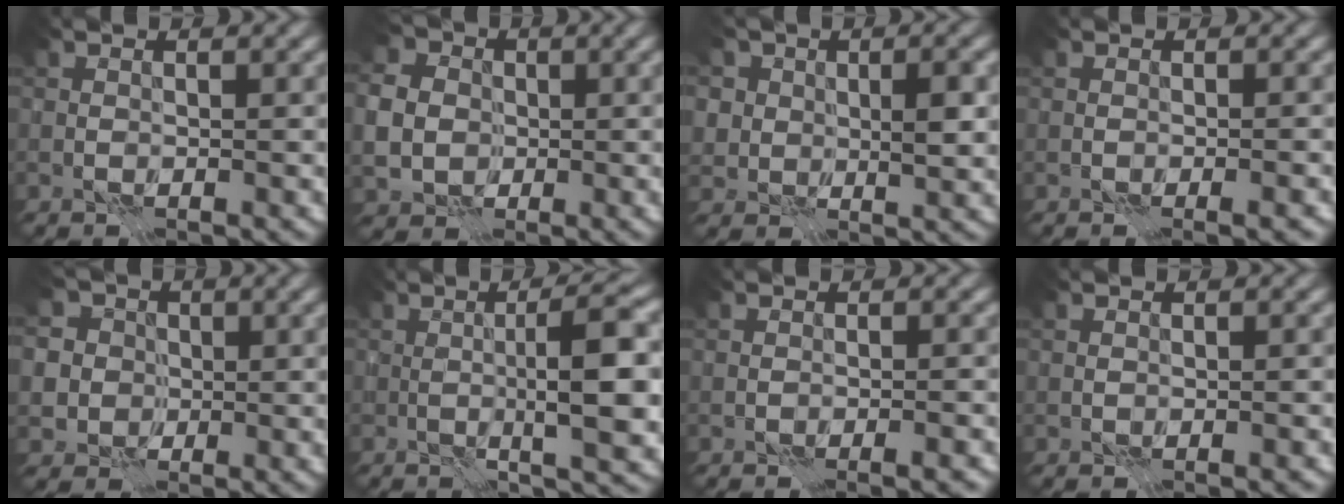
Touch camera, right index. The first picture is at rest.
{"total": 5.1, "force": [-0.3, 4.5, 2.4], "torque": [-0.059, 0.004, -0.012]}
{"total": 3.8, "force": [0.6, 2.8, 2.6], "torque": [-0.043, -0.008, 0.008]}
{"total": 1.3, "force": [-0.7, 0.1, 1.1], "torque": [-0.014, -0.006, -0.008]}
{"total": 5.8, "force": [1.2, 5.4, 1.8], "torque": [-0.034, 0.024, 0.003]}
{"total": 7.1, "force": [-0.4, 0.7, 7.0], "torque": [-0.106, 0.009, -0.009]}
{"total": 1.5, "force": [-0.9, 0.0, 1.1], "torque": [-0.015, -0.003, -0.012]}
{"total": 0.6, "force": [-0.4, 0.2, 0.5], "torque": [-0.007, -0.003, -0.004]}